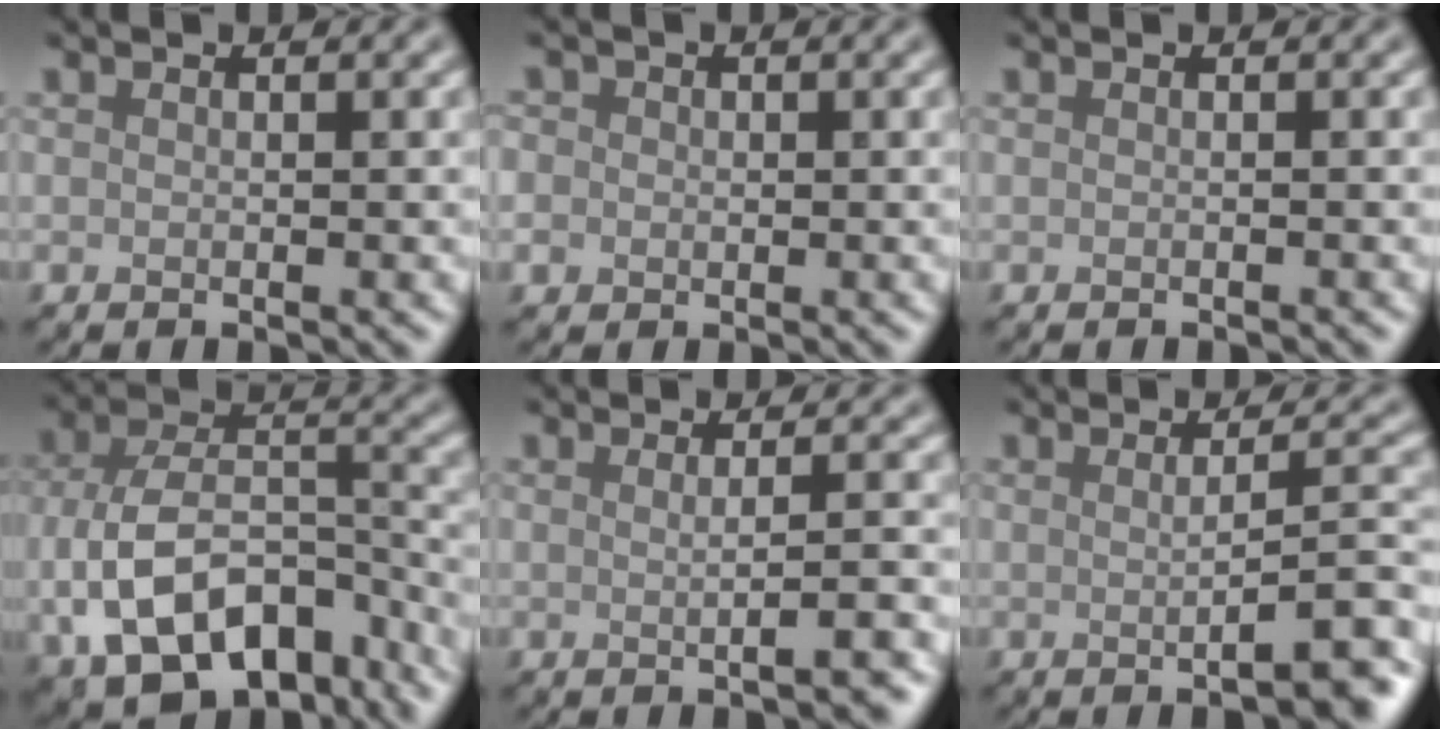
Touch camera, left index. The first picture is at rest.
{"total": 2.7, "force": [0.2, 2.5, 0.9], "torque": [-0.002, 0.016, -0.017]}
{"total": 0.7, "force": [-0.6, 0.1, 0.3], "torque": [0.000, 0.001, -0.011]}
{"total": 13.0, "force": [-5.1, 7.8, 9.1], "torque": [-0.177, -0.011, -0.077]}
{"total": 4.1, "force": [-0.4, 1.2, 3.9], "torque": [-0.035, 0.005, -0.007]}
{"total": 6.5, "force": [-1.0, 1.5, 6.3], "torque": [-0.075, 0.004, -0.015]}